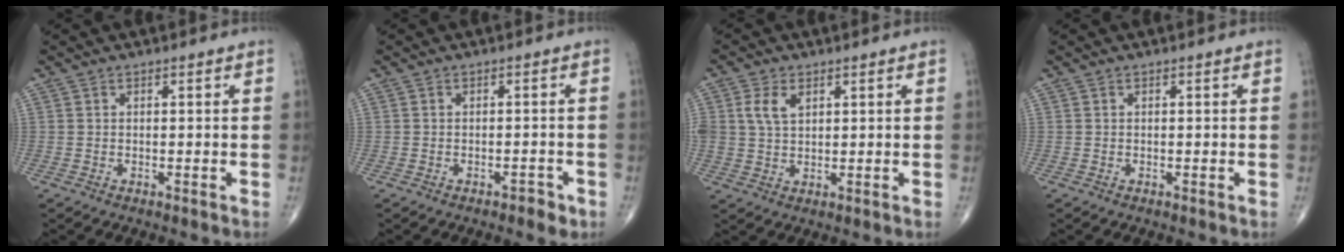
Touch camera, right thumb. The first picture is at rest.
{"total": 2.0, "force": [-1.3, 1.0, 1.1], "torque": [-0.012, 0.008, -0.015]}
{"total": 5.0, "force": [1.8, 3.1, 3.4], "torque": [-0.060, -0.001, 0.039]}
{"total": 0.0}